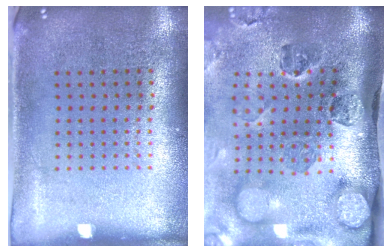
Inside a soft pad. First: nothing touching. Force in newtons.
{"total": 5.0, "press": 3.5, "slide": 3.6}